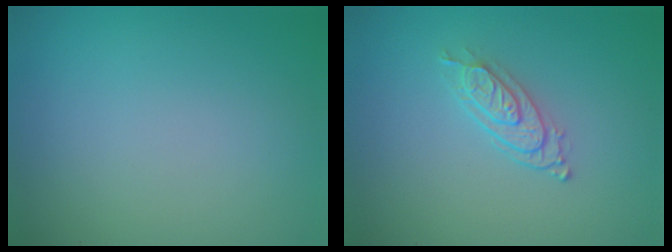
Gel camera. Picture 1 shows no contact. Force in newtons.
{"total": 2.5, "press": 2.0, "slide": 1.5}